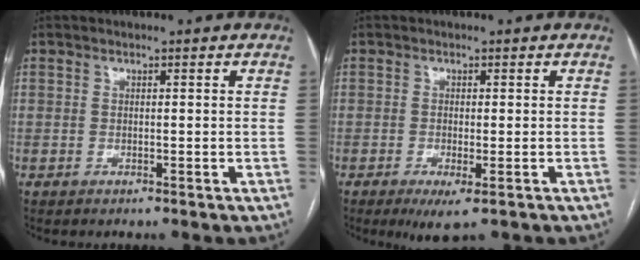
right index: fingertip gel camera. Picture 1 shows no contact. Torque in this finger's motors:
{"motor_torque": [0.36, -0.08, 0.24, 0.06]}